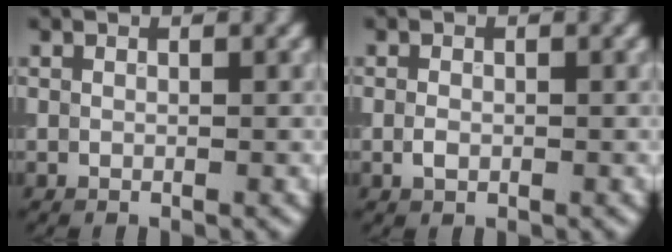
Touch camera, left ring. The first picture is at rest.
{"total": 1.1, "force": [-0.2, 0.7, 0.8], "torque": [-0.016, 0.000, -0.006]}